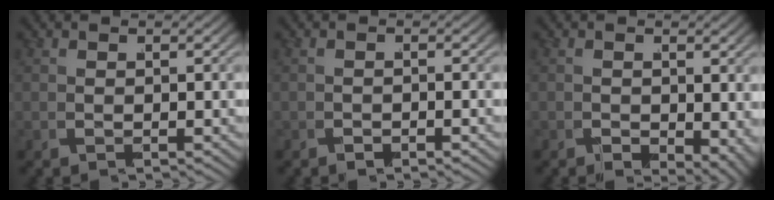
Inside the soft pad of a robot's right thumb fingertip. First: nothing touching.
{"total": 1.1, "force": [-1.0, 0.4, 0.2], "torque": [-0.011, -0.009, -0.019]}
{"total": 3.1, "force": [-0.8, 2.2, 2.1], "torque": [-0.042, -0.027, -0.001]}